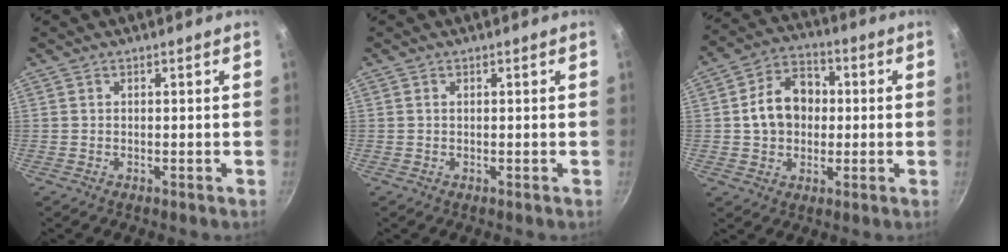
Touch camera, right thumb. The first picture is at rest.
{"total": 0.5, "force": [0.2, 0.3, 0.4], "torque": [-0.008, 0.001, 0.003]}
{"total": 11.6, "force": [0.6, 9.1, 7.2], "torque": [-0.089, 0.023, 0.000]}